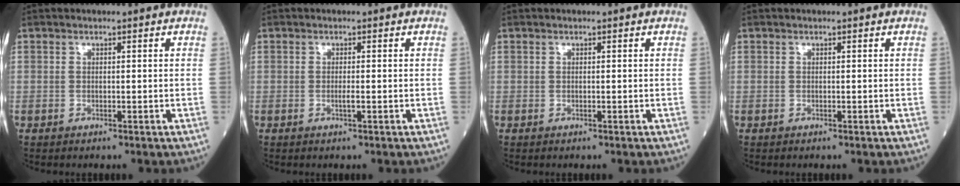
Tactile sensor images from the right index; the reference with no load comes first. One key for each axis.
{"total": 0.8, "fx": -0.3, "fy": 0.0, "fz": 0.7, "tx": -0.018, "ty": -0.001, "tz": -0.005}
{"total": 0.0}
{"total": 0.0}